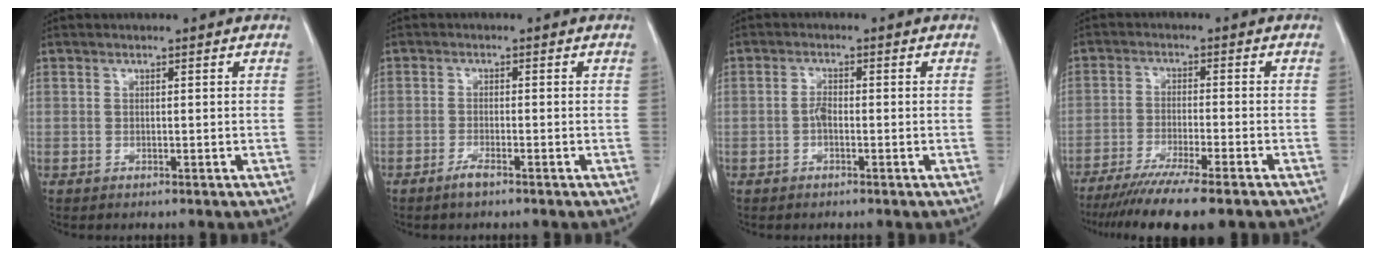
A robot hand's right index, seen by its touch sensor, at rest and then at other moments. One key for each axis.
{"total": 1.9, "fx": -1.4, "fy": 0.2, "fz": 1.2, "tx": -0.031, "ty": -0.001, "tz": -0.023}
{"total": 1.7, "fx": -0.6, "fy": 0.7, "fz": 1.5, "tx": -0.027, "ty": 0.005, "tz": -0.012}
{"total": 13.0, "fx": -10.6, "fy": 0.3, "fz": 7.5, "tx": -0.108, "ty": -0.036, "tz": -0.166}